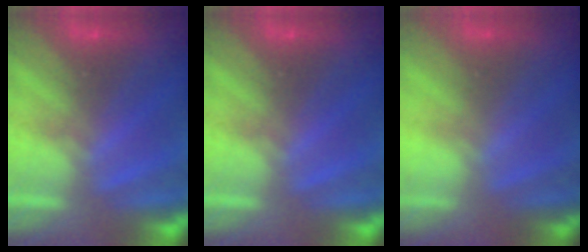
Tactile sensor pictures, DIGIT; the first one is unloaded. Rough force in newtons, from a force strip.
{"total": 0.0}
{"total": 2.4}